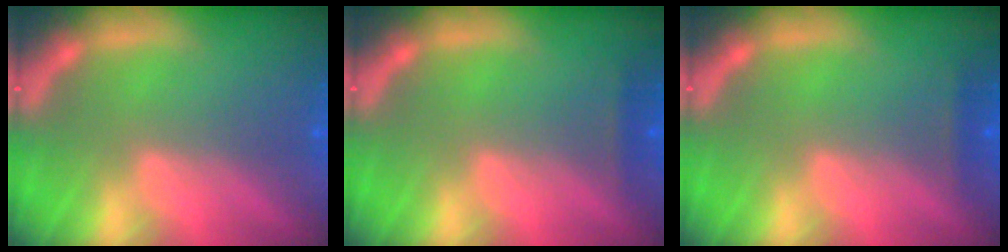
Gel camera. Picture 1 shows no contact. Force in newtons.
{"total": 0.9}
{"total": 0.9}